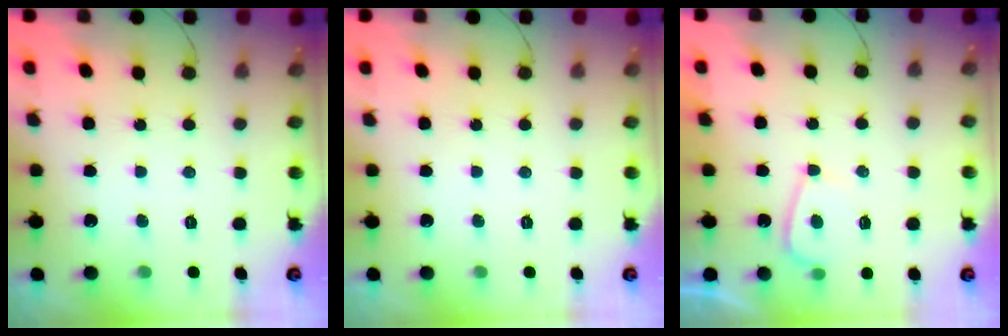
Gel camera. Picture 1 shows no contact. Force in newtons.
{"total": 0.0}
{"total": 3.5, "press": 3.3, "slide": 0.9}